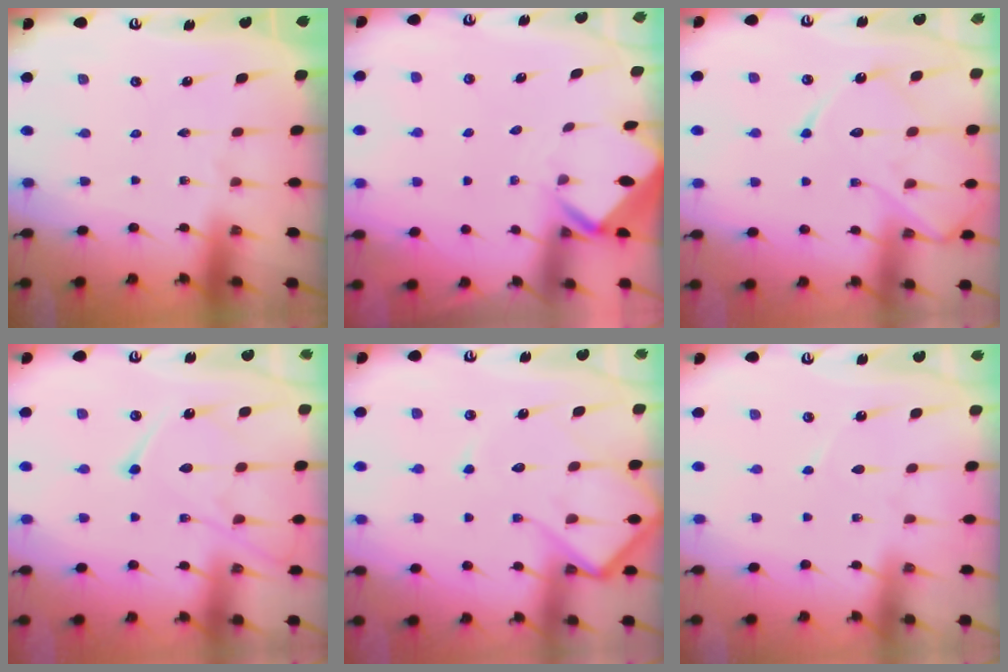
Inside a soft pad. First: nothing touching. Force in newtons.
{"total": 3.0, "press": 3.0, "slide": 0.2}
{"total": 14.0, "press": 13.9, "slide": 1.3}
{"total": 12.5, "press": 12.5, "slide": 1.2}
{"total": 12.0, "press": 11.9, "slide": 1.2}
{"total": 4.4, "press": 4.4, "slide": 0.4}